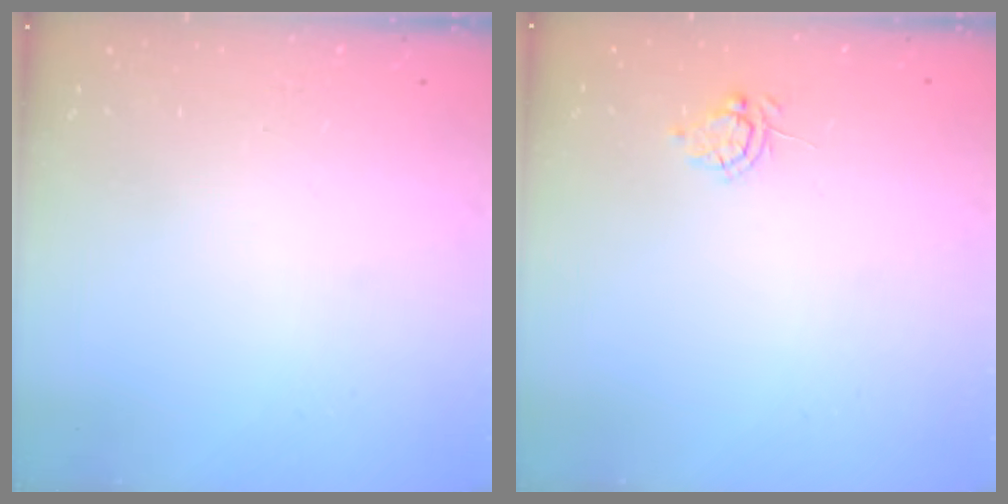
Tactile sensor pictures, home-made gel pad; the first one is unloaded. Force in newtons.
{"total": 4.7, "press": 4.6, "slide": 0.7}